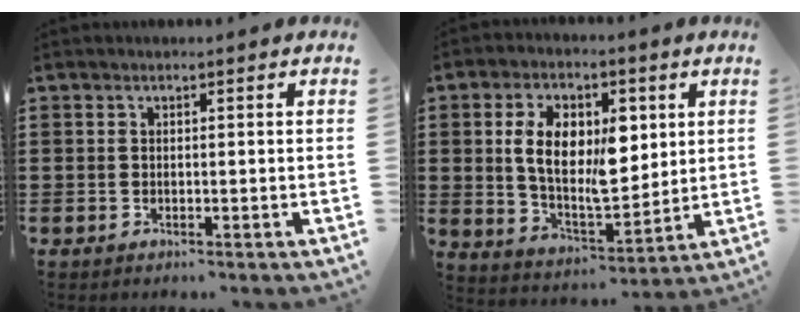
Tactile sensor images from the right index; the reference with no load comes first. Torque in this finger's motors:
{"motor_torque": [2.14, 0.00, 1.05, 0.21]}